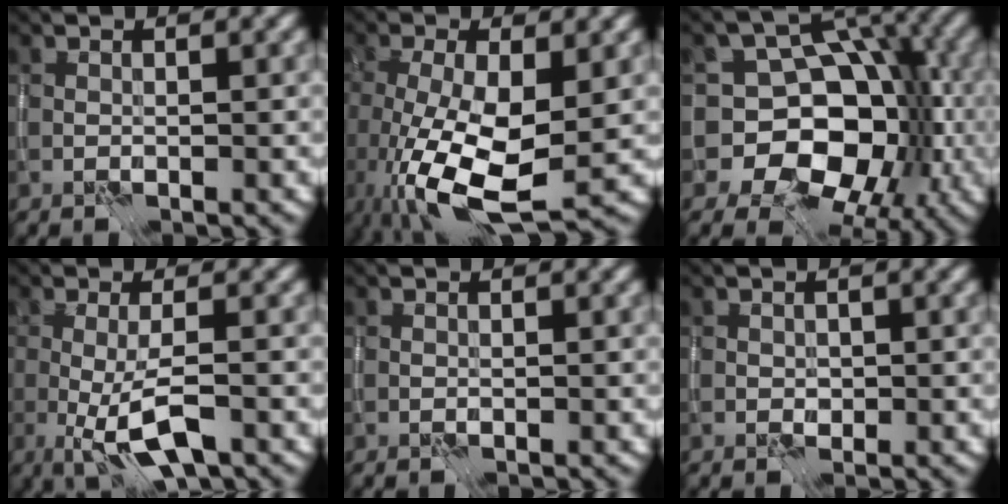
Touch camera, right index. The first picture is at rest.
{"total": 9.4, "force": [-2.2, 3.4, 8.5], "torque": [-0.170, -0.017, -0.035]}
{"total": 12.6, "force": [-3.0, 10.2, 6.6], "torque": [-0.060, 0.030, -0.087]}
{"total": 4.4, "force": [-1.3, 1.0, 4.0], "torque": [-0.075, -0.009, -0.025]}
{"total": 0.0}
{"total": 0.7, "force": [-0.1, 0.6, 0.3], "torque": [-0.005, -0.003, 0.002]}